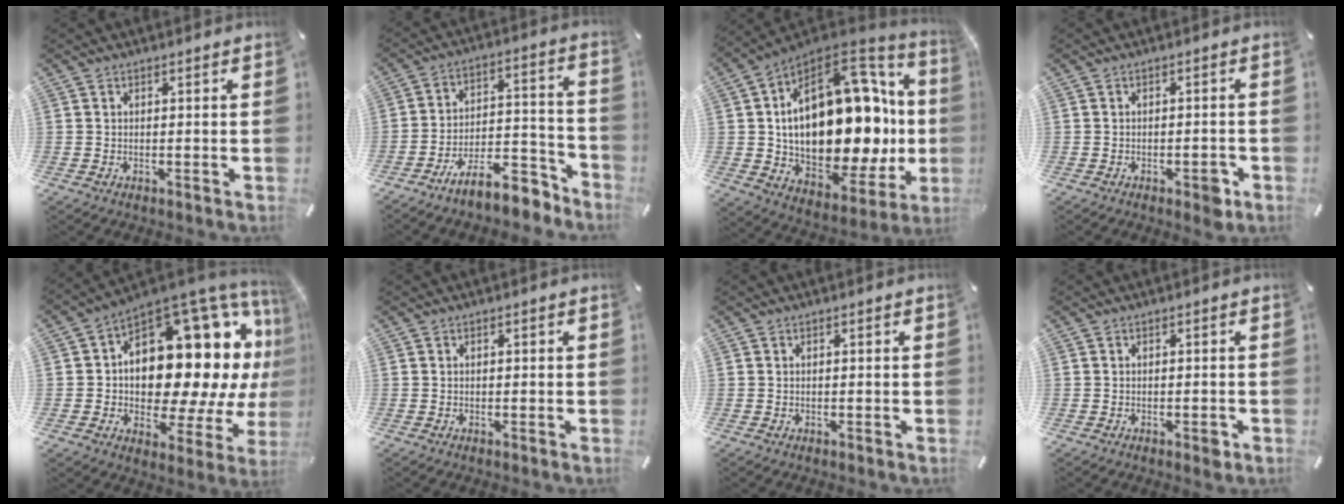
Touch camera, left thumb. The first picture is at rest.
{"total": 13.6, "force": [-10.1, 5.7, 7.1], "torque": [-0.091, 0.057, -0.175]}
{"total": 31.8, "force": [2.3, 18.3, 25.9], "torque": [-0.442, -0.054, 0.054]}
{"total": 3.6, "force": [-1.7, 1.6, 2.7], "torque": [-0.040, 0.011, -0.028]}
{"total": 23.2, "force": [6.2, 13.7, 17.6], "torque": [-0.241, -0.085, 0.116]}
{"total": 0.0}
{"total": 0.0}
{"total": 1.9, "force": [-0.8, 0.8, 1.5], "torque": [-0.025, 0.004, -0.014]}